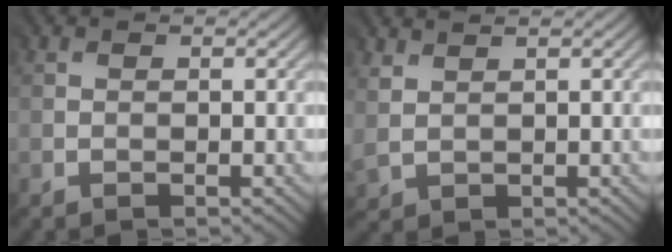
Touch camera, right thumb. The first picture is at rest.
{"total": 1.7, "force": [1.7, 0.3, 0.0], "torque": [-0.015, 0.003, 0.046]}